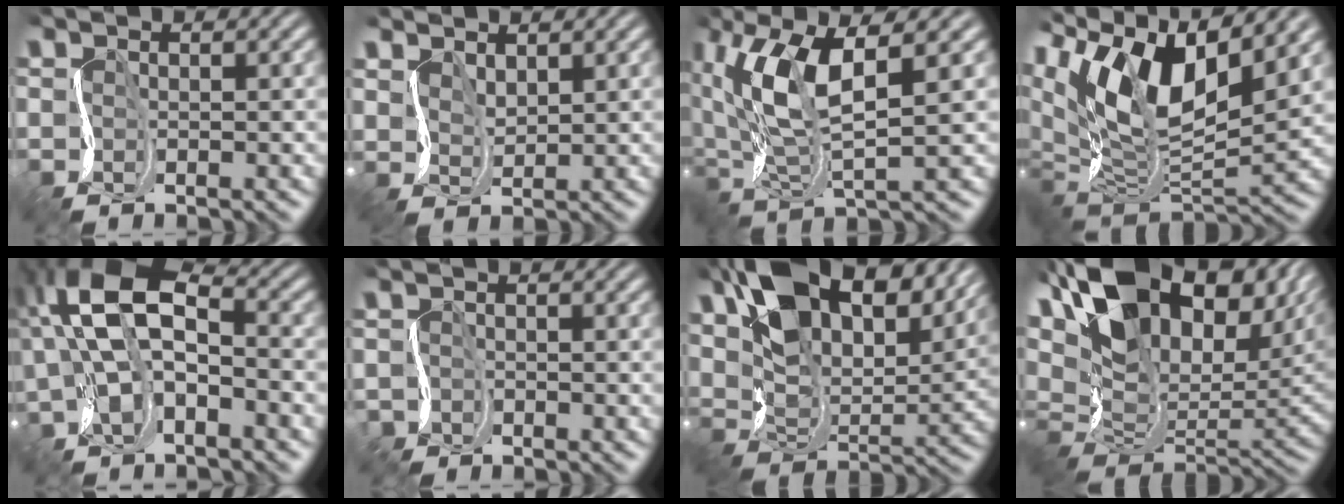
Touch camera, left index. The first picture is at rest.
{"total": 1.9, "force": [1.8, 0.6, 0.1], "torque": [-0.010, 0.000, 0.039]}
{"total": 8.3, "force": [3.2, 2.9, 7.1], "torque": [-0.160, 0.005, 0.059]}
{"total": 11.4, "force": [6.3, 5.4, 7.8], "torque": [-0.150, 0.010, 0.117]}
{"total": 7.7, "force": [0.4, 3.8, 6.7], "torque": [-0.129, 0.025, -0.003]}
{"total": 1.4, "force": [-0.8, 1.1, -0.3], "torque": [0.013, -0.002, -0.016]}
{"total": 14.9, "force": [9.1, 7.3, 9.2], "torque": [-0.175, 0.006, 0.151]}
{"total": 17.1, "force": [8.0, 8.9, 12.2], "torque": [-0.250, 0.019, 0.146]}